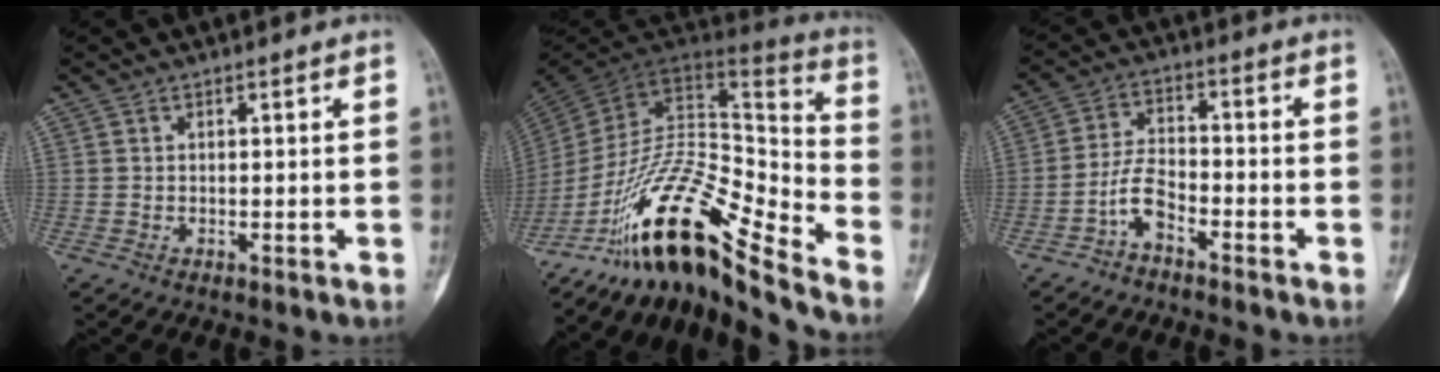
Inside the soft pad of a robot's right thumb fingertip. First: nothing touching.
{"total": 23.7, "force": [-15.9, 6.2, 16.5], "torque": [-0.294, 0.093, -0.277]}
{"total": 5.3, "force": [-3.4, 2.2, 3.5], "torque": [-0.064, 0.034, -0.072]}